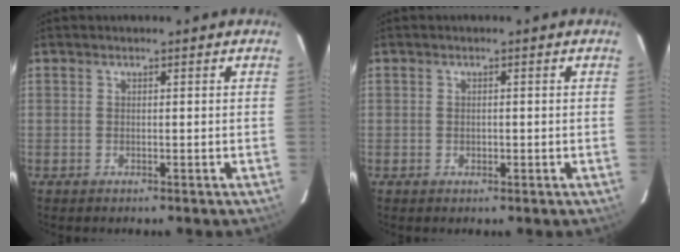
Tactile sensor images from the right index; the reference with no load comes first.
{"total": 1.0, "force": [-0.3, 0.9, 0.3], "torque": [-0.004, 0.000, -0.003]}